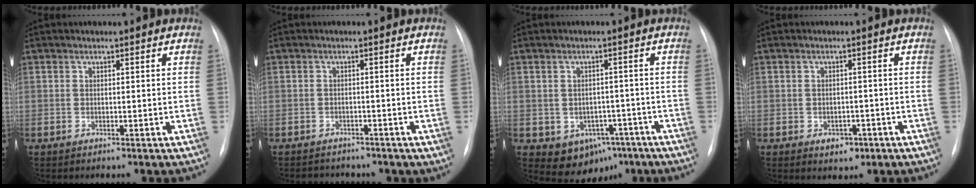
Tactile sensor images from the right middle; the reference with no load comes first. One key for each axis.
{"total": 4.0, "fx": -3.4, "fy": 2.1, "fz": 0.5, "tx": -0.006, "ty": 0.004, "tz": -0.043}
{"total": 7.2, "fx": -3.6, "fy": 5.3, "fz": 3.2, "tx": -0.044, "ty": 0.016, "tz": -0.038}
{"total": 2.8, "fx": -1.5, "fy": 1.9, "fz": 1.5, "tx": -0.015, "ty": 0.004, "tz": -0.011}